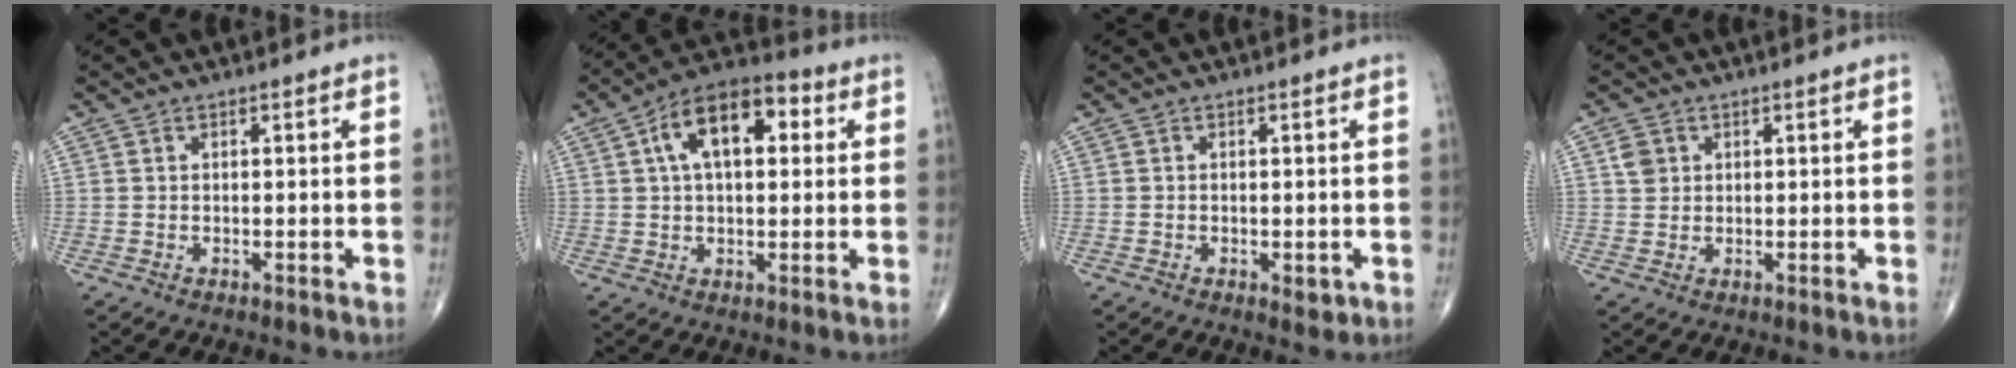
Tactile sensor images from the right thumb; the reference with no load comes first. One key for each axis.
{"total": 14.0, "fx": 3.8, "fy": 7.6, "fz": 11.2, "tx": -0.168, "ty": 0.025, "tz": 0.054}
{"total": 1.9, "fx": -0.6, "fy": 0.9, "fz": 1.6, "tx": -0.014, "ty": -0.004, "tz": -0.006}
{"total": 2.8, "fx": 1.0, "fy": 2.4, "fz": 1.1, "tx": -0.012, "ty": -0.002, "tz": 0.019}